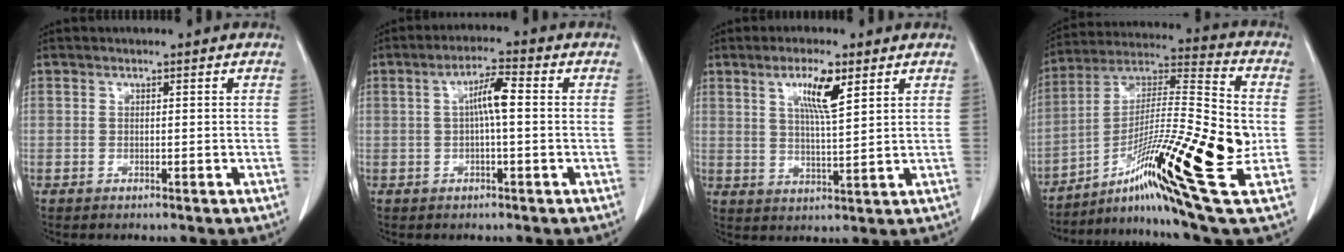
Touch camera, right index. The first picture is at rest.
{"total": 4.8, "force": [0.4, 0.6, 4.8], "torque": [-0.085, 0.013, 0.004]}
{"total": 6.7, "force": [3.4, 0.7, 5.7], "torque": [-0.103, -0.003, 0.058]}
{"total": 22.7, "force": [-6.9, 1.0, 21.6], "torque": [-0.372, -0.016, -0.121]}